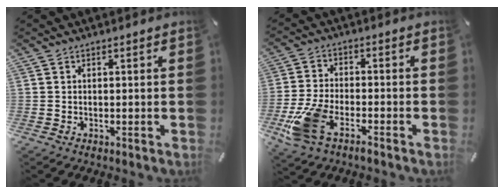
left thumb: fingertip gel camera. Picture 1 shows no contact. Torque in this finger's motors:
{"motor_torque": [0.51, 1.60, 0.86, 0.38, 0.45]}